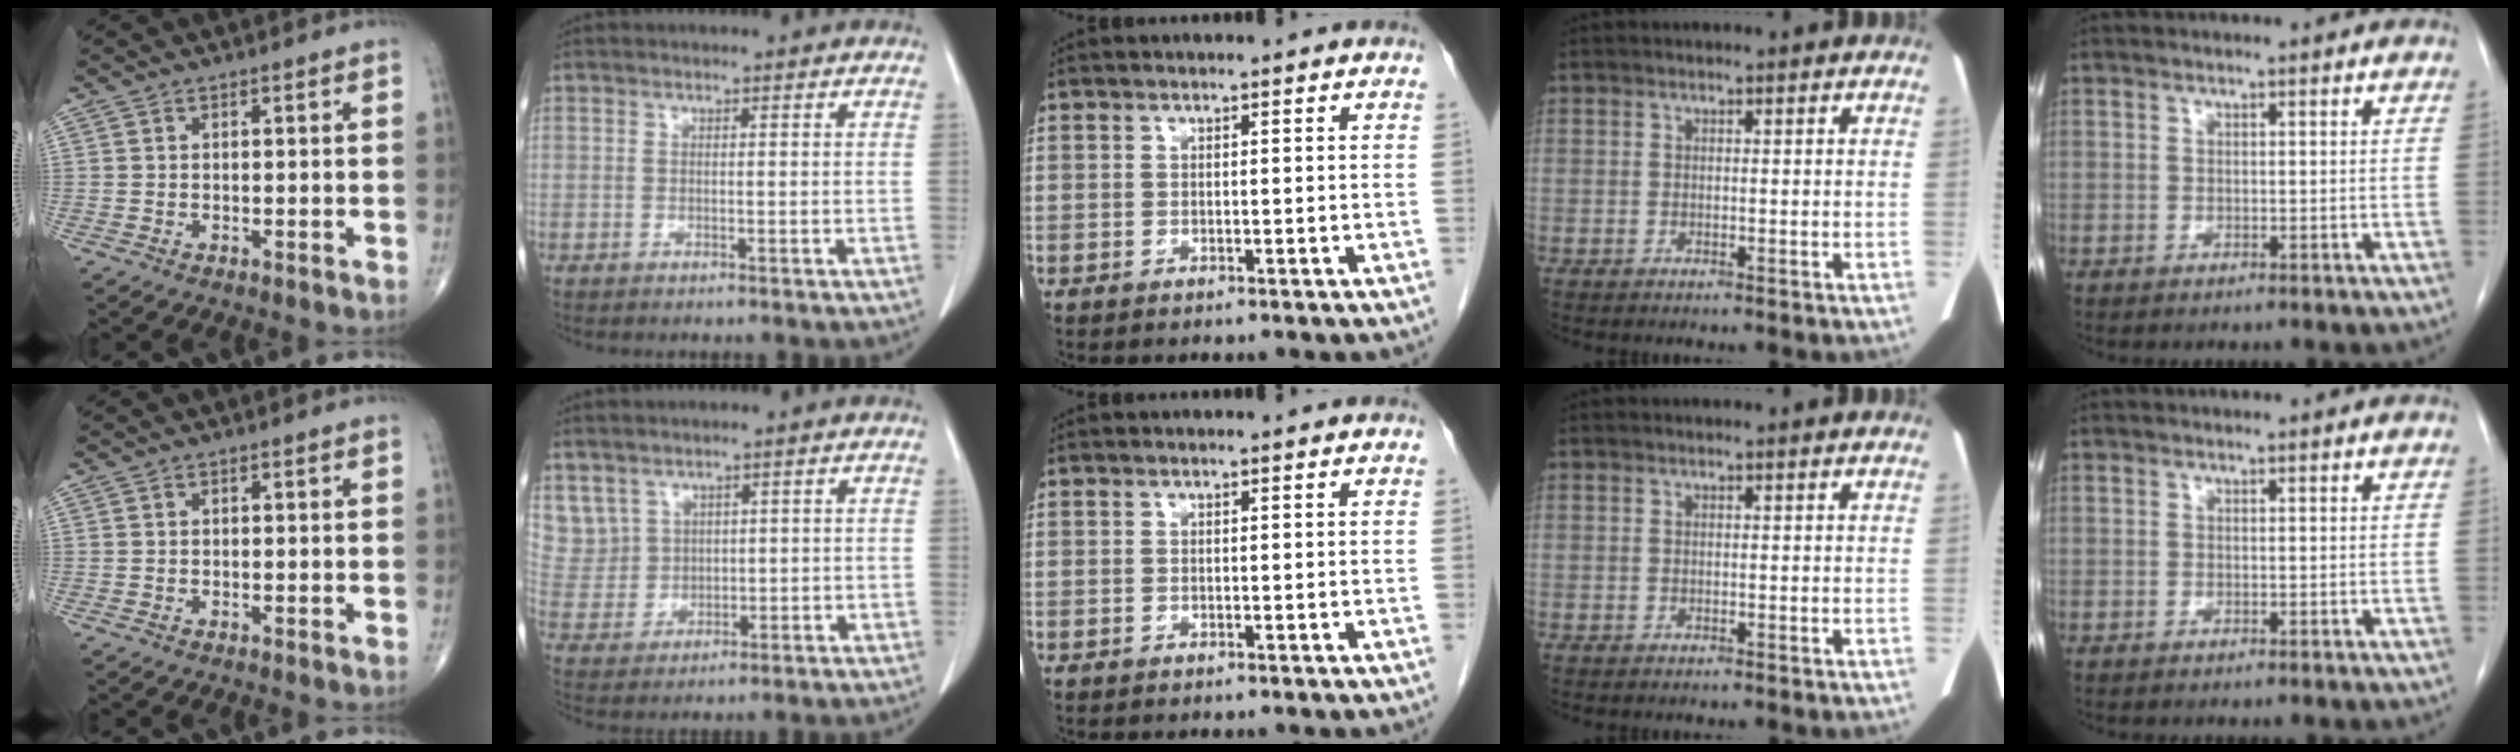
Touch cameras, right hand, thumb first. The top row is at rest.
{"index": {"total": 7.7, "force": [4.7, 6.1, 0.8], "torque": [-0.030, 0.017, 0.115]}}